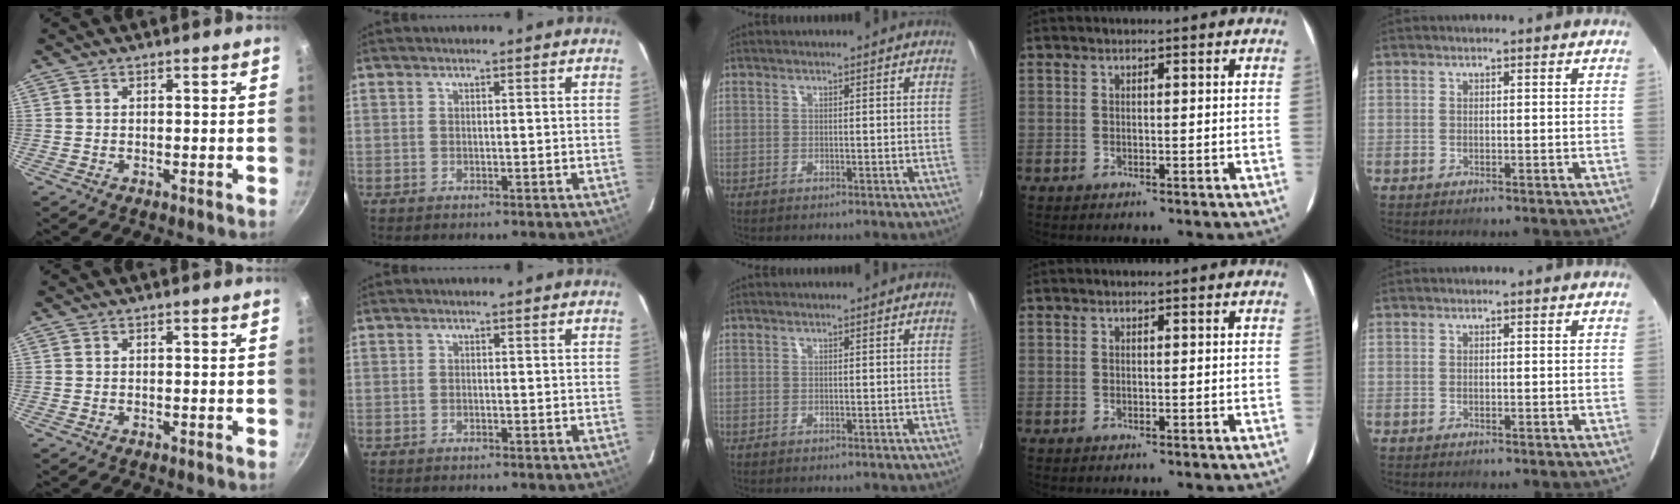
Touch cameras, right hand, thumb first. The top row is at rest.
{}